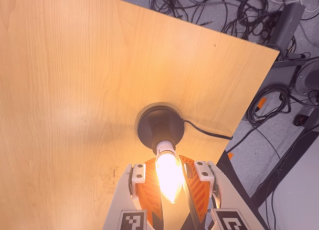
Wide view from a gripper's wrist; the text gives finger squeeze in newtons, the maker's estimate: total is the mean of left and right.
{"total": 15.0, "left": 14.0, "right": 16.0}